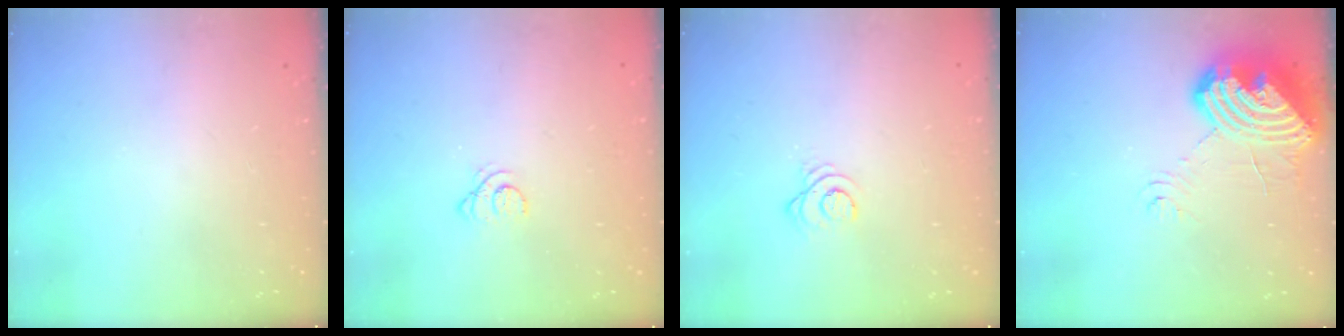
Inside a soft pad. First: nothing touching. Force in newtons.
{"total": 1.7, "press": 1.7, "slide": 0.2}
{"total": 3.1, "press": 3.1, "slide": 0.4}
{"total": 15.6, "press": 15.4, "slide": 2.2}